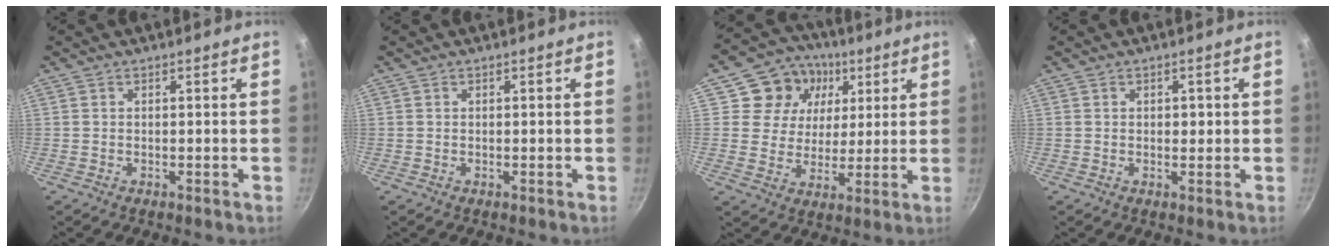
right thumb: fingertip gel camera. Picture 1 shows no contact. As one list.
[{"total": 0.0}, {"total": 12.7, "force": [4.5, 10.9, 4.5], "torque": [-0.042, -0.010, 0.067]}, {"total": 1.7, "force": [0.3, 1.2, 1.1], "torque": [-0.007, 0.001, 0.004]}]